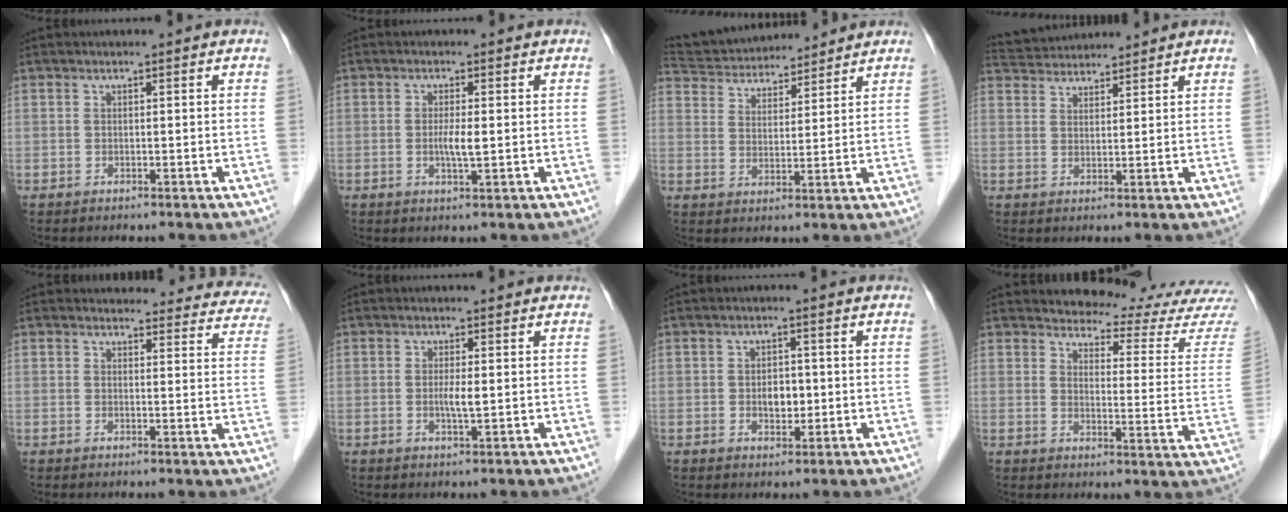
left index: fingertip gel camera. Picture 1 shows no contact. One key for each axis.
{"total": 2.6, "fx": -0.1, "fy": 0.2, "fz": 2.6, "tx": -0.053, "ty": -0.004, "tz": -0.003}
{"total": 13.5, "fx": 12.6, "fy": 3.3, "fz": 3.7, "tx": -0.072, "ty": 0.036, "tz": 0.213}
{"total": 7.5, "fx": 7.2, "fy": 1.3, "fz": 1.4, "tx": -0.032, "ty": 0.036, "tz": 0.122}
{"total": 17.9, "fx": 17.0, "fy": 5.1, "fz": 2.5, "tx": 0.008, "ty": -0.045, "tz": 0.162}
{"total": 2.1, "fx": 0.0, "fy": 0.2, "fz": 2.1, "tx": -0.045, "ty": -0.003, "tz": -0.001}
{"total": 3.1, "fx": -0.3, "fy": 1.9, "fz": 2.3, "tx": -0.037, "ty": 0.003, "tz": 0.000}
{"total": 15.4, "fx": 15.2, "fy": 0.4, "fz": 2.6, "tx": -0.024, "ty": -0.109, "tz": 0.160}